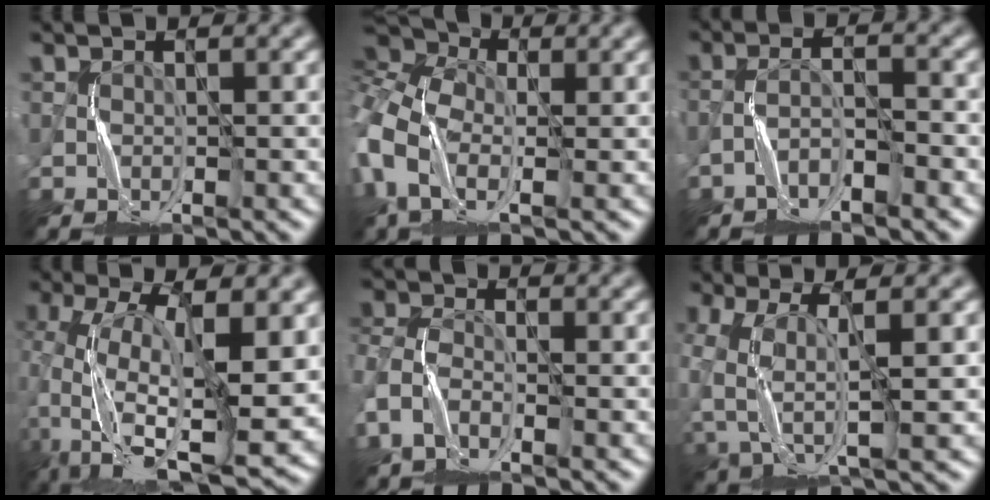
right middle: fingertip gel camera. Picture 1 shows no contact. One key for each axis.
{"total": 9.9, "fx": -0.1, "fy": 6.7, "fz": 7.3, "tx": -0.197, "ty": -0.002, "tz": 0.002}
{"total": 2.4, "fx": -2.0, "fy": 0.3, "fz": 1.2, "tx": -0.023, "ty": 0.014, "tz": -0.042}
{"total": 13.0, "fx": -2.3, "fy": 5.2, "fz": 11.7, "tx": -0.226, "ty": -0.011, "tz": -0.042}
{"total": 3.8, "fx": -2.2, "fy": 2.2, "fz": 2.1, "tx": -0.056, "ty": 0.001, "tz": -0.059}
{"total": 5.3, "fx": -0.7, "fy": 2.6, "fz": 4.6, "tx": -0.118, "ty": 0.001, "tz": -0.015}